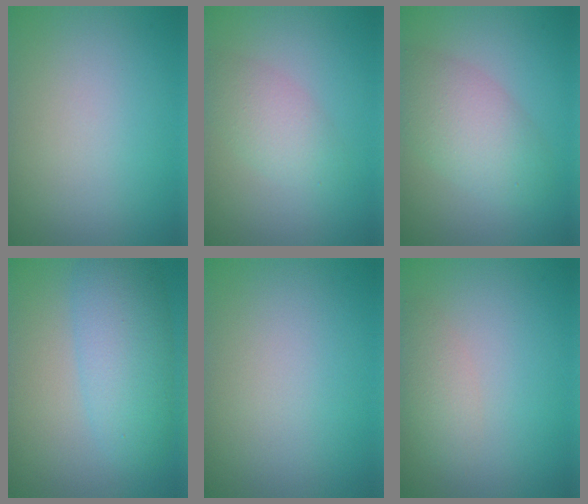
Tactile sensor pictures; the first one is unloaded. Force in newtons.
{"total": 2.7, "press": 2.7, "slide": 0.1}
{"total": 4.7, "press": 4.7, "slide": 0.5}
{"total": 5.8, "press": 5.8, "slide": 0.2}
{"total": 0.0}
{"total": 2.0, "press": 2.0, "slide": 0.0}